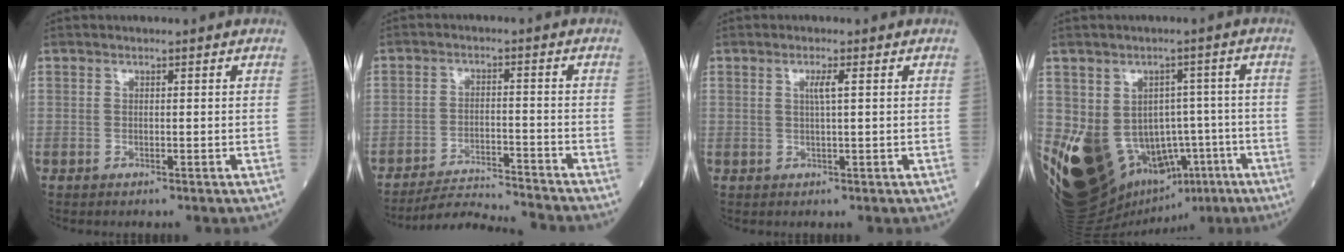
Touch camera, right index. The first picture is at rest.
{"total": 9.8, "force": [-9.6, -1.3, 1.1], "torque": [-0.015, -0.007, -0.159]}
{"total": 1.9, "force": [0.6, -0.2, 1.9], "torque": [-0.036, -0.001, 0.009]}
{"total": 21.0, "force": [-7.4, 14.9, 12.8], "torque": [-0.243, 0.012, -0.083]}